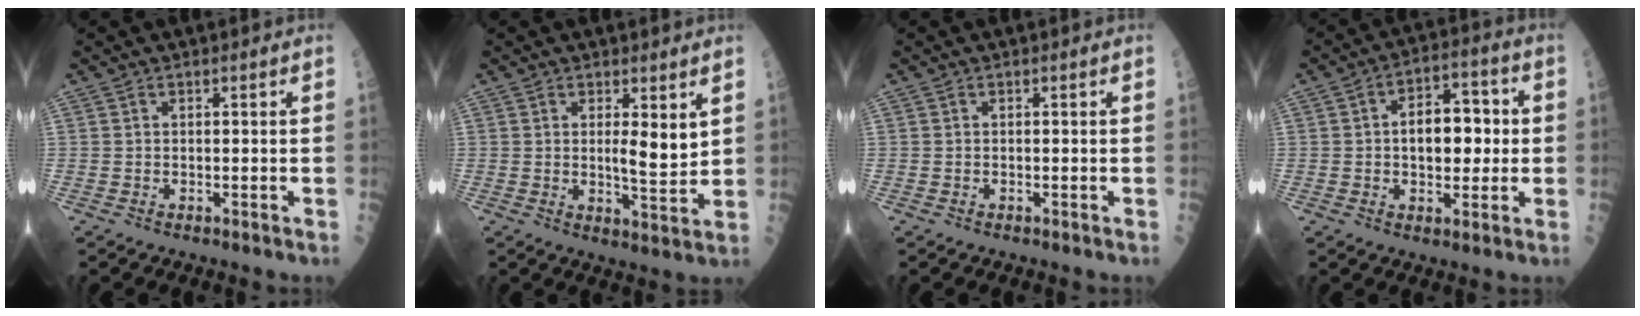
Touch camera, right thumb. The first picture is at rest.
{"total": 5.0, "force": [1.9, 1.4, 4.4], "torque": [-0.064, -0.021, 0.032]}
{"total": 0.0}
{"total": 11.1, "force": [0.4, 6.6, 8.9], "torque": [-0.098, 0.021, 0.004]}